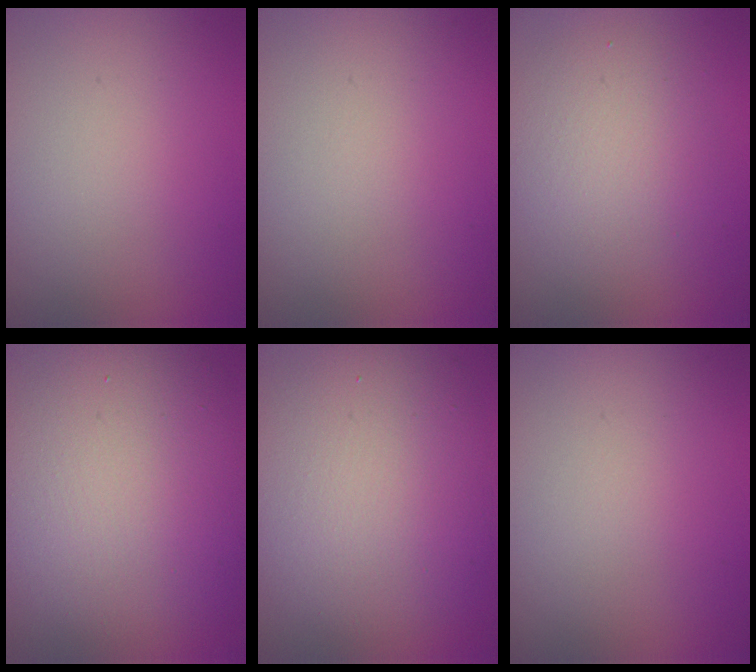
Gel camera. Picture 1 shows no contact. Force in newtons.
{"total": 0.0}
{"total": 3.9, "press": 3.9, "slide": 0.1}
{"total": 13.1, "press": 13.1, "slide": 0.7}
{"total": 10.6, "press": 10.6, "slide": 0.6}
{"total": 0.0}